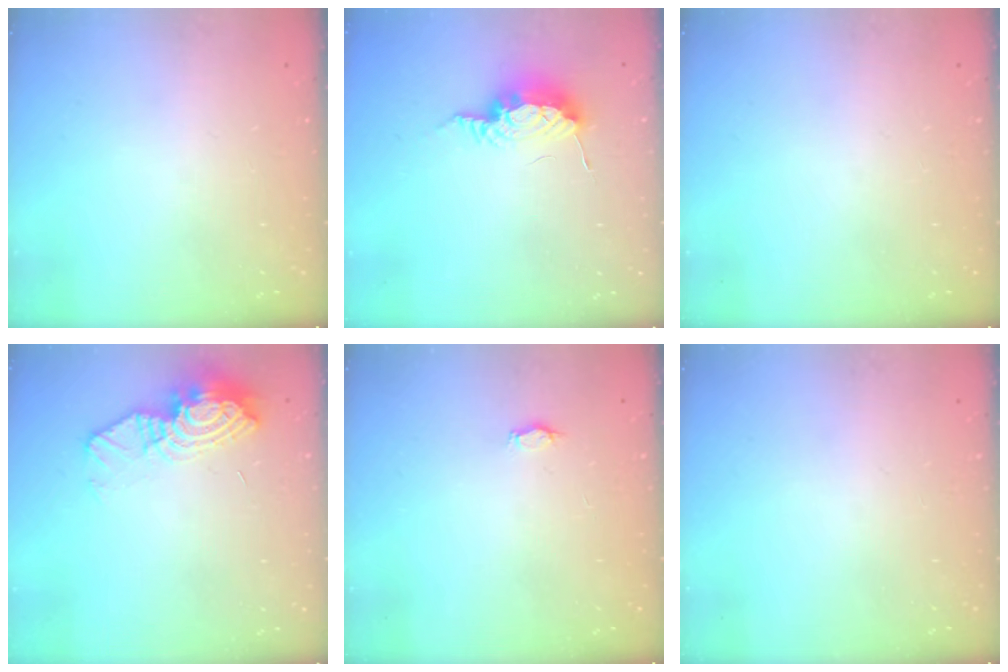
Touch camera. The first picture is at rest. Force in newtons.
{"total": 8.6, "press": 8.6, "slide": 0.8}
{"total": 0.0}
{"total": 11.3, "press": 11.2, "slide": 1.0}
{"total": 2.2, "press": 2.2, "slide": 0.3}
{"total": 0.0}